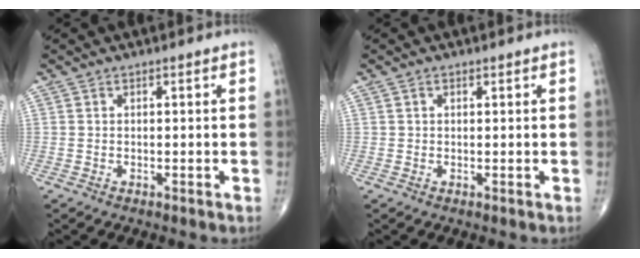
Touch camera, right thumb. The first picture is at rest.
{"total": 0.6, "force": [0.3, 0.4, 0.2], "torque": [0.001, -0.001, 0.004]}